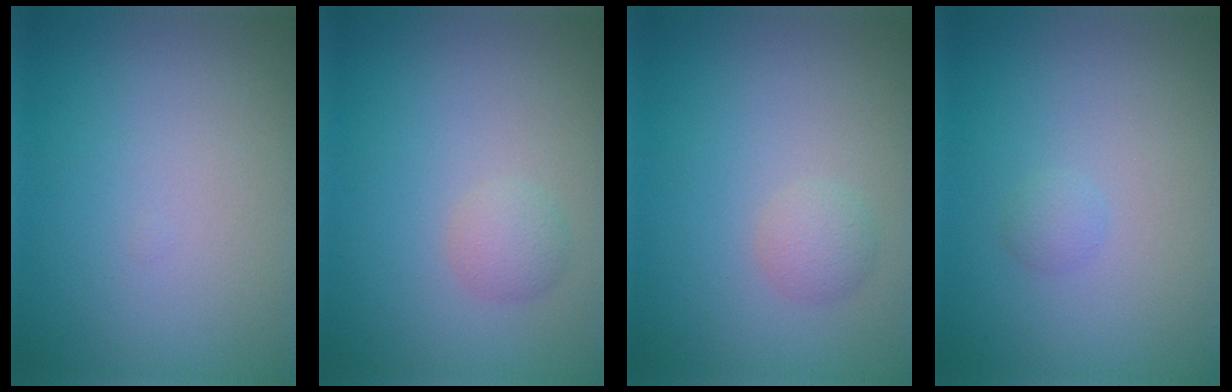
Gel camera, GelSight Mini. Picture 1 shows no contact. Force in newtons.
{"total": 1.4, "press": 1.4, "slide": 0.1}
{"total": 1.4, "press": 1.4, "slide": 0.1}
{"total": 0.8, "press": 0.8, "slide": 0.0}